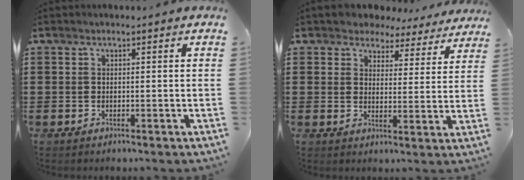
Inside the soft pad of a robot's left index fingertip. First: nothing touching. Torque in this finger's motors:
{"motor_torque": [2.14, 0.00, 0.06, -0.21]}